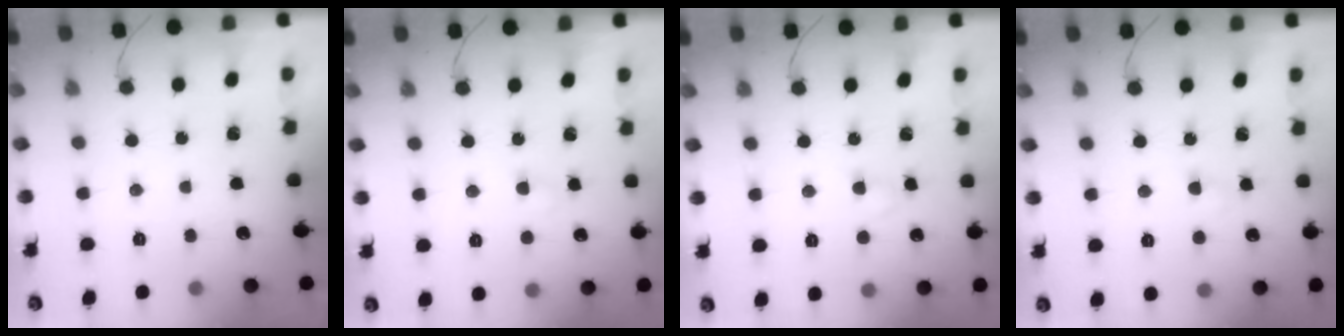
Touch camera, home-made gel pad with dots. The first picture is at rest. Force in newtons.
{"total": 2.3, "press": 2.2, "slide": 0.9}
{"total": 2.3, "press": 2.0, "slide": 1.0}
{"total": 2.2, "press": 2.1, "slide": 0.8}